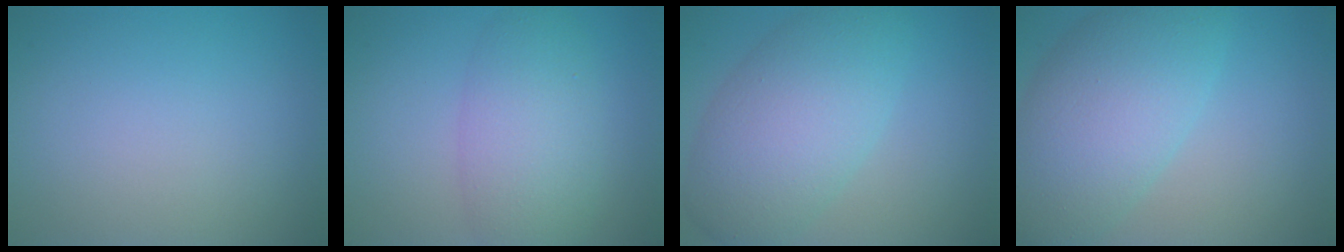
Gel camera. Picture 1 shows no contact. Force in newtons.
{"total": 5.4, "press": 5.4, "slide": 0.2}
{"total": 7.7, "press": 7.7, "slide": 0.3}
{"total": 8.3, "press": 8.3, "slide": 0.2}